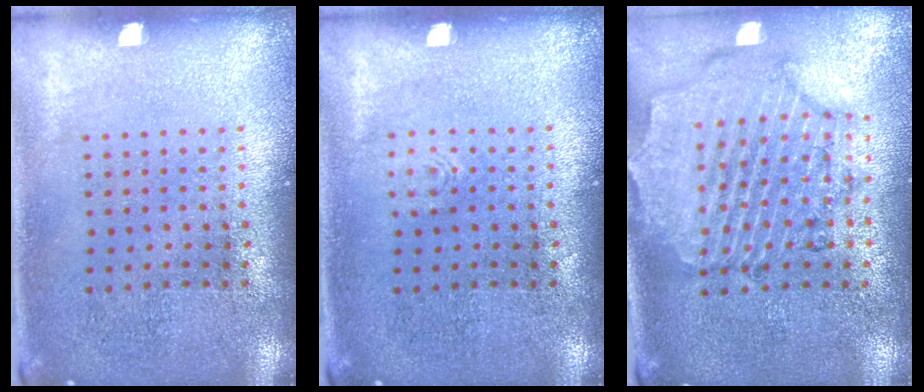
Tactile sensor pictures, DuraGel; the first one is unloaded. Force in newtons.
{"total": 0.6, "press": 0.6, "slide": 0.1}
{"total": 1.6, "press": 1.6, "slide": 0.4}